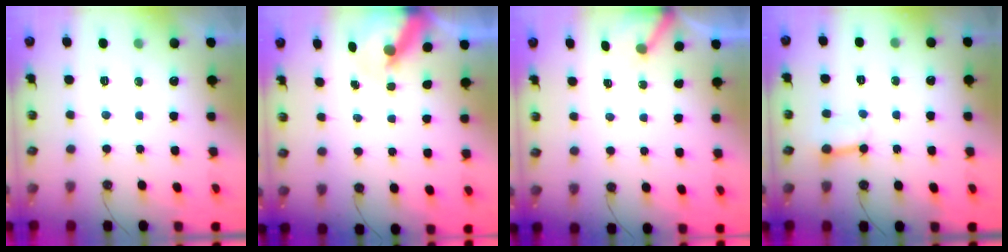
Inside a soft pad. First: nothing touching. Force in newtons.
{"total": 7.2, "press": 7.2, "slide": 0.8}
{"total": 2.8, "press": 2.8, "slide": 0.3}
{"total": 2.6, "press": 2.6, "slide": 0.1}